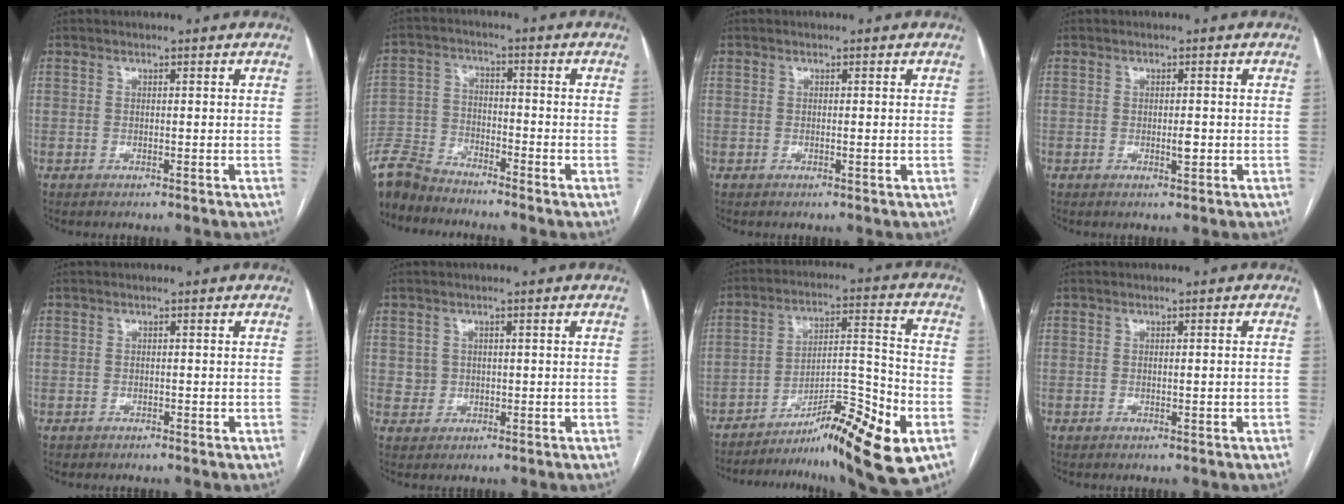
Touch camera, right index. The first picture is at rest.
{"total": 8.2, "force": [-8.0, 1.3, 1.0], "torque": [-0.025, -0.003, -0.162]}
{"total": 0.7, "force": [-0.1, -0.1, 0.7], "torque": [-0.011, -0.002, -0.001]}
{"total": 1.4, "force": [-0.3, 0.3, 1.3], "torque": [-0.024, -0.002, -0.004]}
{"total": 0.5, "force": [-0.3, 0.4, -0.1], "torque": [-0.001, 0.004, -0.008]}
{"total": 2.0, "force": [0.4, 1.9, 0.2], "torque": [0.001, 0.003, 0.008]}
{"total": 16.9, "force": [-10.2, 1.4, 13.4], "torque": [-0.185, 0.013, -0.152]}
{"total": 0.9, "force": [-0.1, -0.1, 0.9], "torque": [-0.016, -0.001, 0.002]}